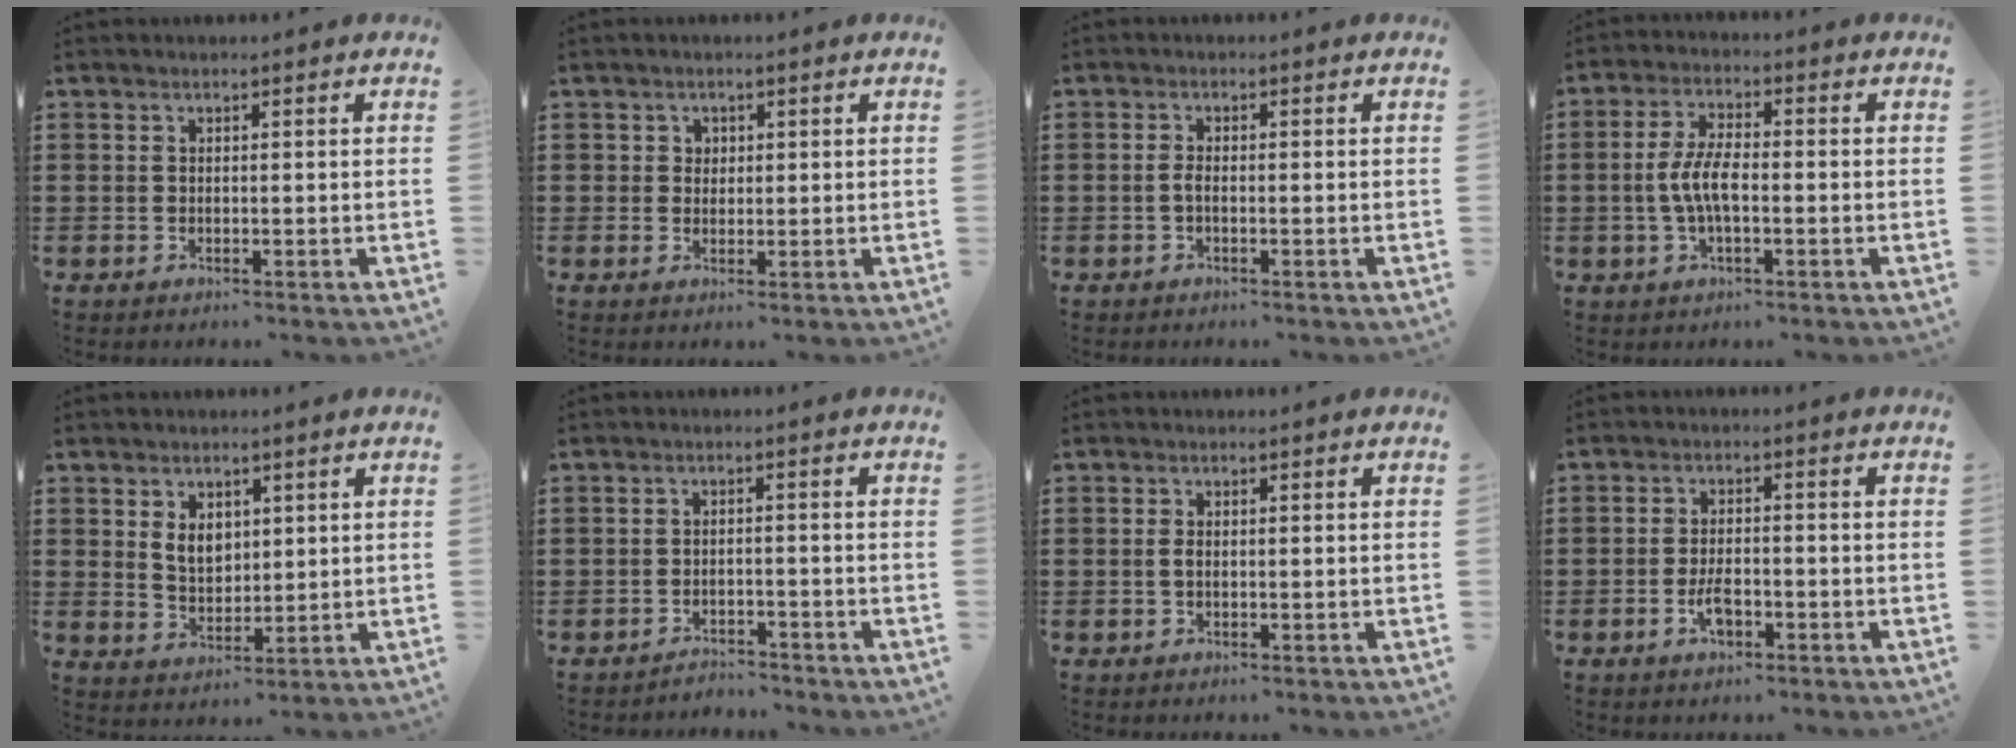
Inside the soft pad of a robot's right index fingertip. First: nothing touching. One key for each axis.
{"total": 1.5, "fx": 0.6, "fy": 1.4, "fz": 0.2, "tx": -0.011, "ty": 0.007, "tz": 0.010}
{"total": 1.4, "fx": -0.5, "fy": 0.4, "fz": 1.3, "tx": -0.040, "ty": -0.006, "tz": -0.014}
{"total": 5.6, "fx": -0.8, "fy": 2.2, "fz": 5.1, "tx": -0.119, "ty": -0.002, "tz": -0.023}
{"total": 4.4, "fx": 1.6, "fy": 3.1, "fz": 2.7, "tx": -0.055, "ty": 0.008, "tz": 0.027}
{"total": 2.3, "fx": -2.3, "fy": 0.2, "fz": -0.3, "tx": -0.003, "ty": 0.003, "tz": -0.053}
{"total": 1.2, "fx": -0.1, "fy": 0.6, "fz": 1.0, "tx": -0.028, "ty": 0.000, "tz": -0.004}
{"total": 3.6, "fx": -1.6, "fy": 1.4, "fz": 2.9, "tx": -0.059, "ty": -0.002, "tz": -0.030}